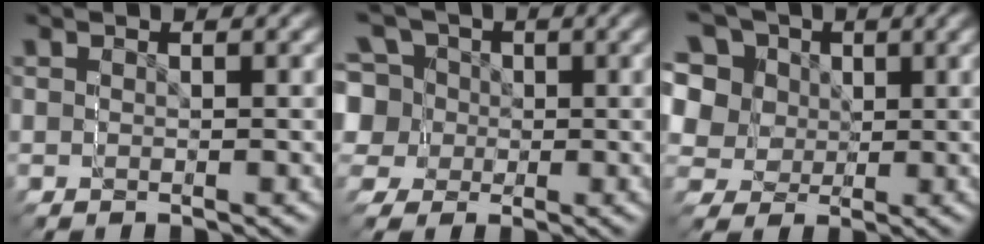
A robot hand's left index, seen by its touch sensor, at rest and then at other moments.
{"total": 12.8, "force": [3.0, 11.3, 5.1], "torque": [-0.106, -0.035, 0.052]}
{"total": 13.4, "force": [2.9, 11.6, 6.1], "torque": [-0.129, -0.040, 0.046]}